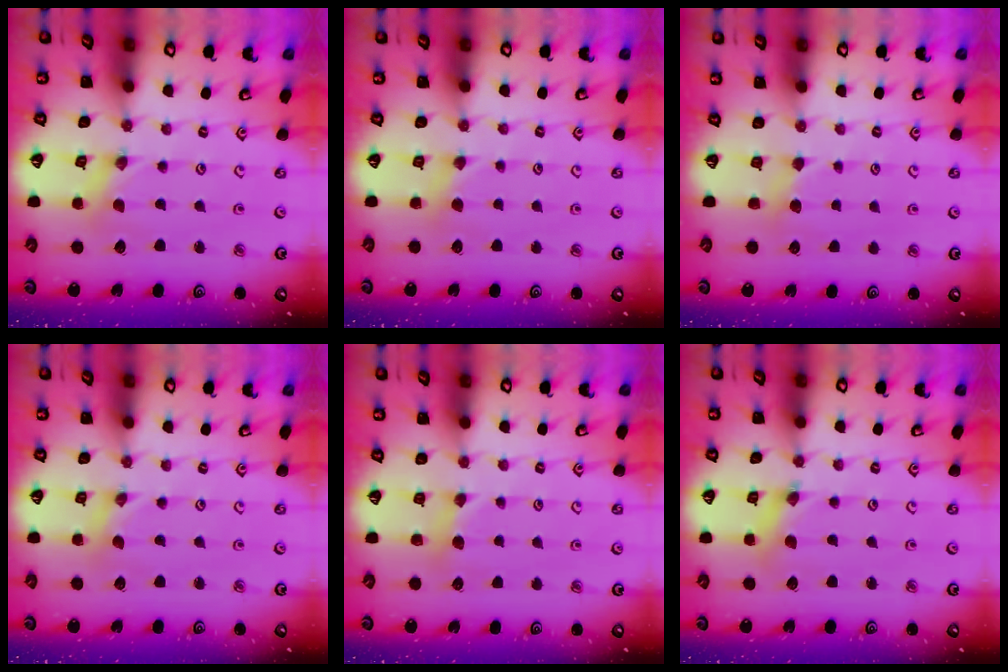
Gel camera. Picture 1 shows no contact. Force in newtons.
{"total": 2.5, "press": 2.5, "slide": 0.4}
{"total": 3.3, "press": 3.3, "slide": 0.6}
{"total": 0.0}
{"total": 5.0, "press": 5.0, "slide": 0.7}
{"total": 2.8, "press": 2.8, "slide": 0.4}